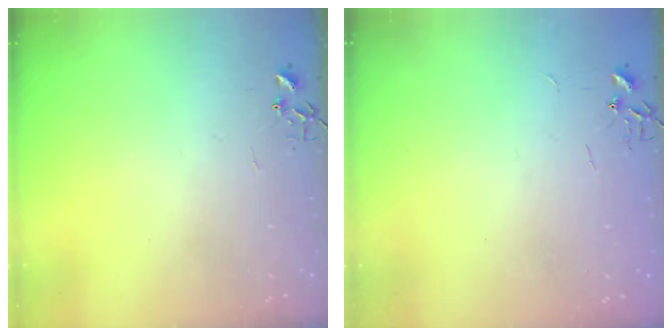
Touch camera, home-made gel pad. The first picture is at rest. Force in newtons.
{"total": 1.9, "press": 1.9, "slide": 0.3}